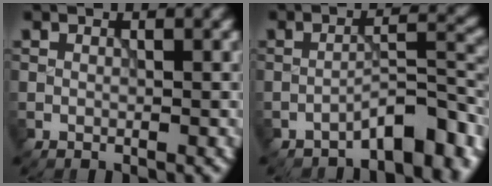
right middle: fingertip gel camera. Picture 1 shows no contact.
{"total": 5.5, "force": [-4.0, 1.5, 3.4], "torque": [-0.041, 0.013, -0.064]}